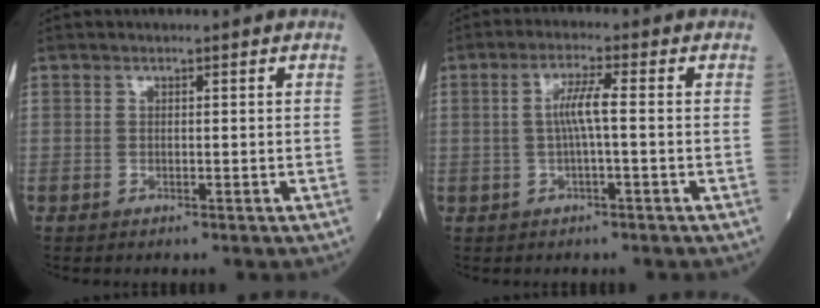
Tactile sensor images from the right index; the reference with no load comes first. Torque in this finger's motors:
{"motor_torque": [0.78, -0.02, 0.34, 0.11]}